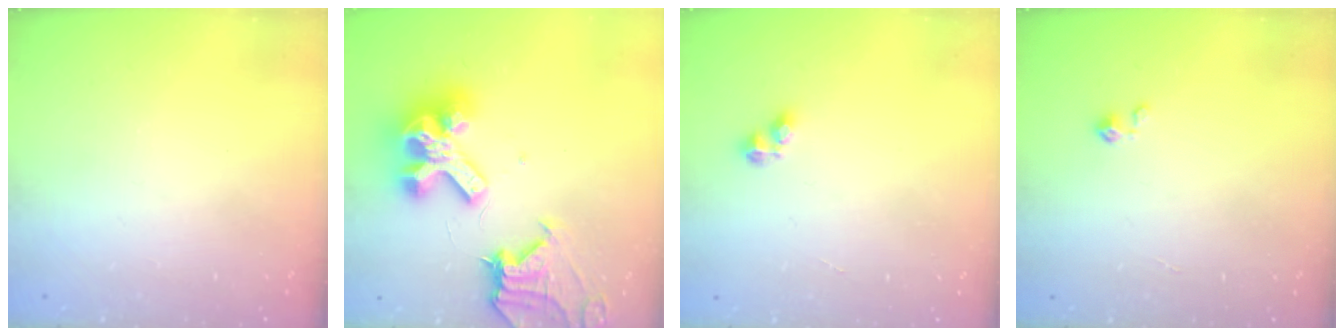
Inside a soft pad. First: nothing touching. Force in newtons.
{"total": 17.9, "press": 17.8, "slide": 2.2}
{"total": 3.0, "press": 2.9, "slide": 0.5}
{"total": 2.3, "press": 2.2, "slide": 0.3}